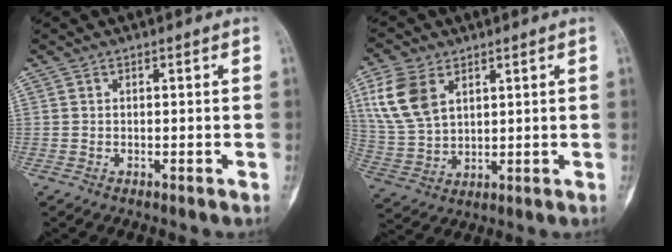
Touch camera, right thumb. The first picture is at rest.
{"total": 11.2, "force": [4.7, 7.0, 7.3], "torque": [-0.151, -0.009, 0.103]}